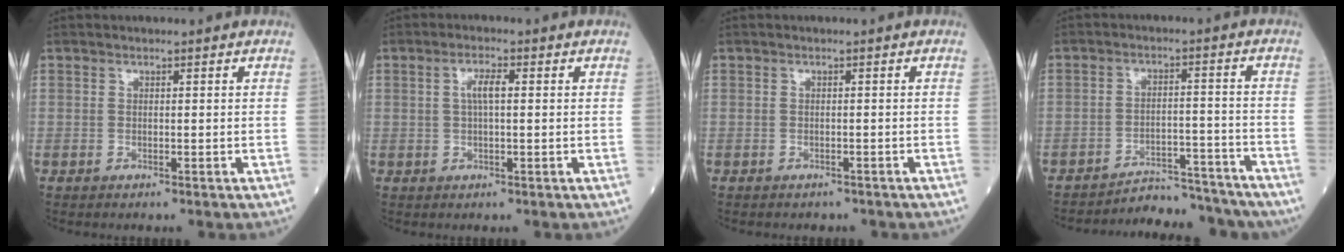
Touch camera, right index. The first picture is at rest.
{"total": 2.9, "force": [0.5, 0.6, 2.8], "torque": [-0.057, 0.007, 0.009]}
{"total": 3.3, "force": [-2.8, 1.4, 0.8], "torque": [-0.014, 0.000, -0.031]}
{"total": 11.2, "force": [-10.9, 2.2, 0.8], "torque": [0.003, 0.026, -0.153]}